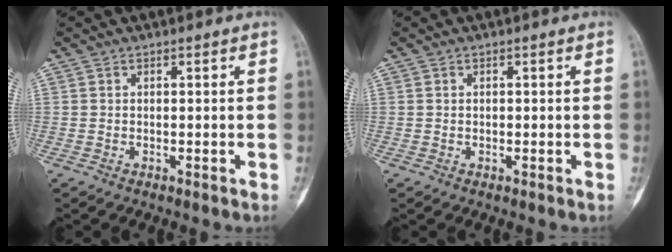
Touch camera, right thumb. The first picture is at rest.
{"total": 0.5, "force": [0.1, 0.4, 0.3], "torque": [-0.008, 0.001, 0.003]}